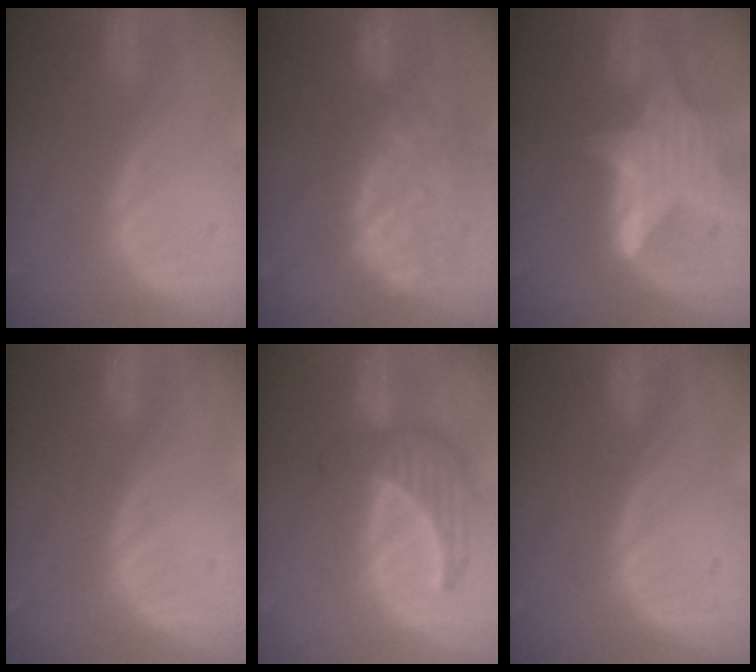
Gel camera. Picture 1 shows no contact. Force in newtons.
{"total": 11.5, "press": 9.7, "slide": 6.3}
{"total": 7.8, "press": 7.8, "slide": 0.7}
{"total": 0.0}
{"total": 6.6, "press": 6.4, "slide": 1.7}
{"total": 0.0}